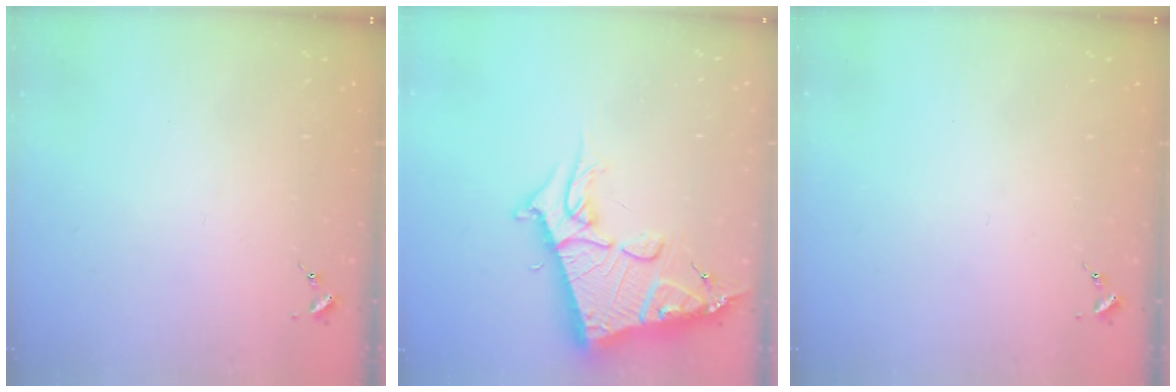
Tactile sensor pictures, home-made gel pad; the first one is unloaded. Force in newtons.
{"total": 18.5, "press": 18.4, "slide": 1.8}
{"total": 0.0}